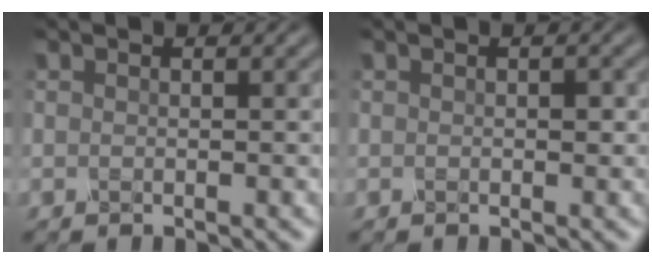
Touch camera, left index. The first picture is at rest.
{"total": 0.6, "force": [-0.1, 0.3, 0.5], "torque": [-0.006, 0.000, -0.001]}